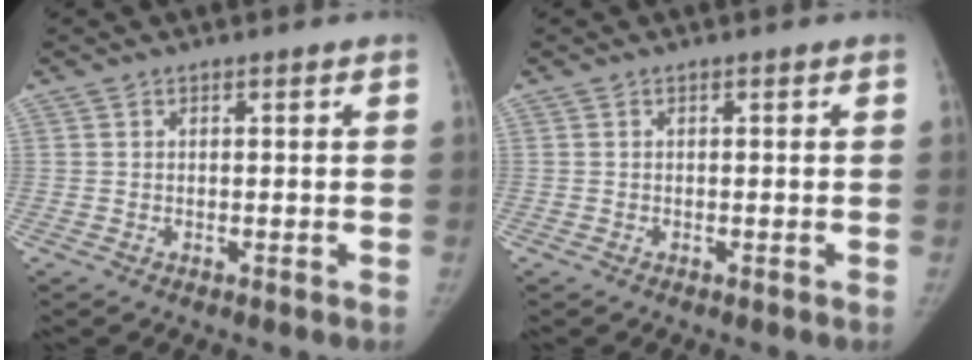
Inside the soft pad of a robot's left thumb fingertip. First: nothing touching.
{"total": 0.0}